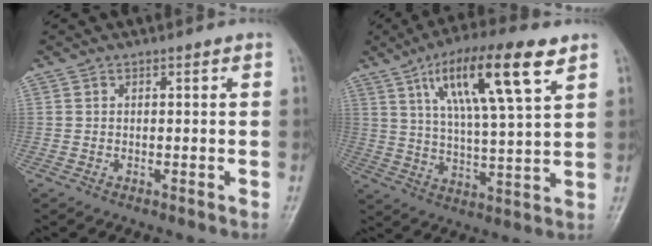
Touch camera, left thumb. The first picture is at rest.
{"total": 16.7, "force": [8.1, 3.6, 14.2], "torque": [-0.240, -0.019, 0.142]}